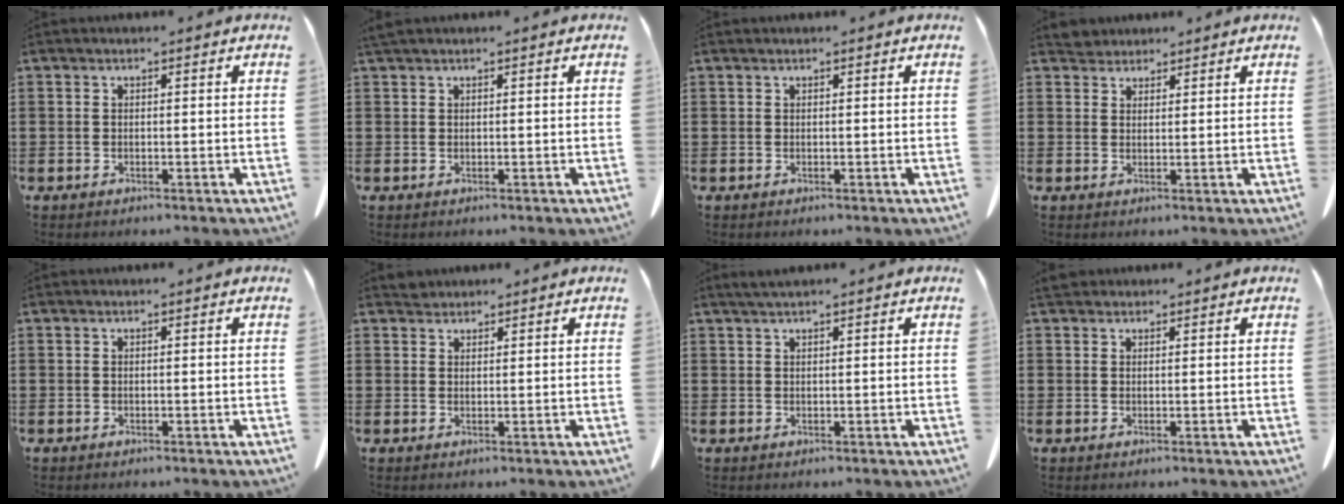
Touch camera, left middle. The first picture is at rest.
{"total": 0.6, "force": [0.5, 0.0, 0.3], "torque": [-0.008, 0.000, 0.010]}
{"total": 0.0}
{"total": 2.2, "force": [2.1, 0.7, 0.0], "torque": [0.002, -0.001, 0.041]}
{"total": 0.0}
{"total": 1.5, "force": [1.4, 0.4, -0.1], "torque": [-0.003, -0.001, 0.030]}
{"total": 1.4, "force": [1.1, 0.0, 0.7], "torque": [-0.017, -0.002, 0.023]}
{"total": 1.6, "force": [1.4, 0.8, 0.4], "torque": [-0.013, 0.006, 0.028]}